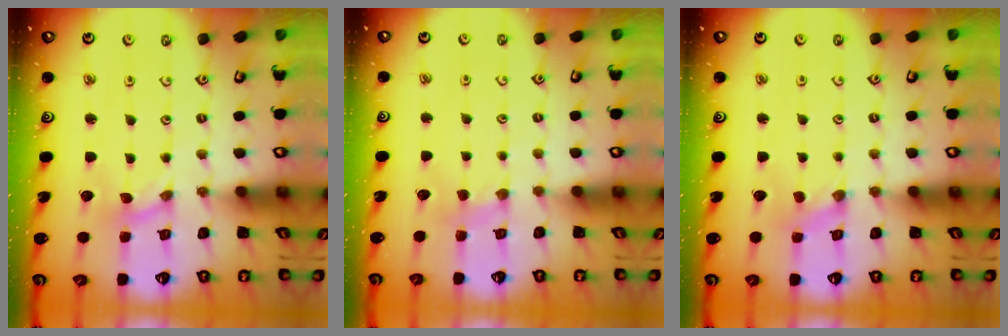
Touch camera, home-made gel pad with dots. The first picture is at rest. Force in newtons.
{"total": 2.4, "press": 2.4, "slide": 0.4}
{"total": 0.0}